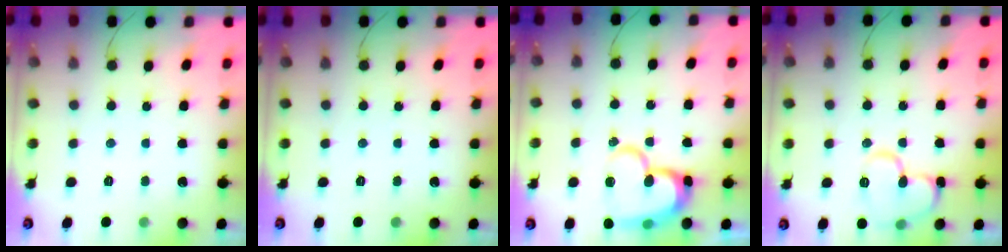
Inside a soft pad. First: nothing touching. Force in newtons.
{"total": 0.0}
{"total": 17.5, "press": 17.5, "slide": 1.0}
{"total": 11.9, "press": 11.8, "slide": 1.9}